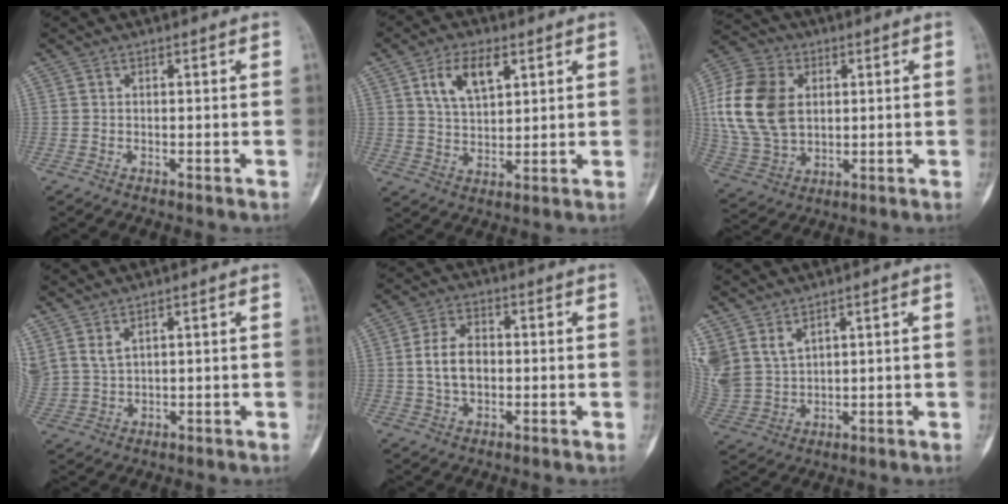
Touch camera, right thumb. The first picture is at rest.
{"total": 8.7, "force": [3.9, 4.6, 6.3], "torque": [-0.099, -0.012, 0.075]}
{"total": 17.0, "force": [2.8, 12.3, 11.5], "torque": [-0.217, 0.001, 0.058]}
{"total": 4.9, "force": [3.5, 1.8, 3.0], "torque": [-0.066, -0.016, 0.083]}
{"total": 7.4, "force": [0.1, 4.9, 5.5], "torque": [-0.095, 0.011, 0.002]}
{"total": 9.5, "force": [5.7, 5.6, 5.0], "torque": [-0.114, -0.020, 0.138]}